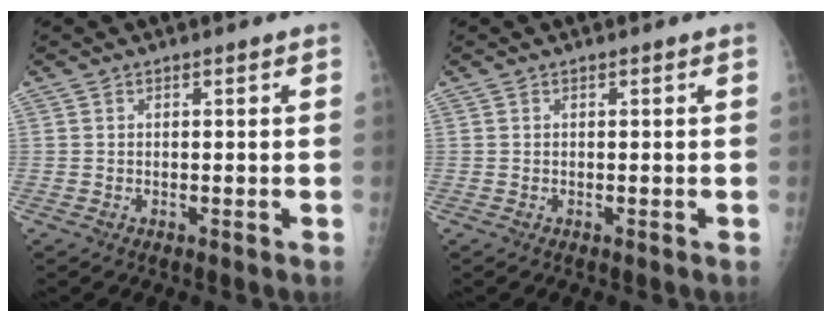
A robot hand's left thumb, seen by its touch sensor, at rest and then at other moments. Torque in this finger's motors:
{"motor_torque": [0.00, 0.00, -0.01, 0.00, 0.00]}